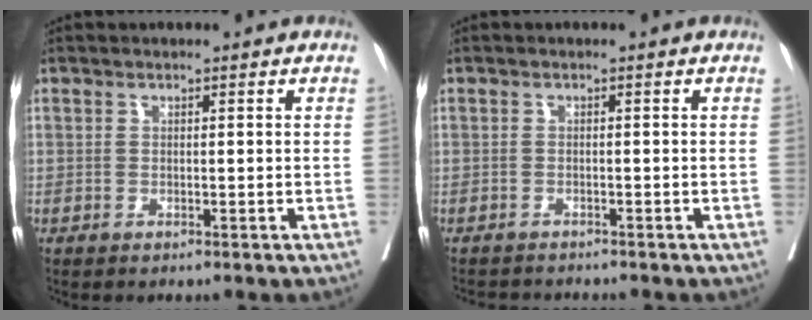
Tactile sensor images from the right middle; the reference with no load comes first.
{"total": 3.5, "force": [-3.4, 0.5, 0.5], "torque": [-0.004, -0.010, -0.053]}